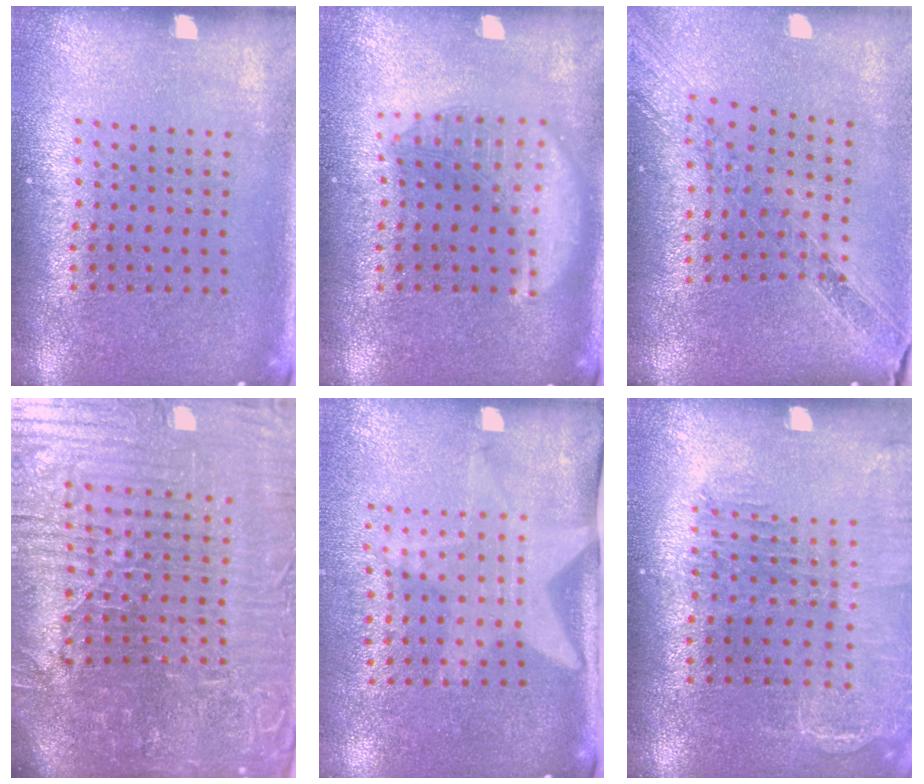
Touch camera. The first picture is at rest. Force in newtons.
{"total": 2.8, "press": 2.8, "slide": 0.3}
{"total": 1.1, "press": 1.1, "slide": 0.2}
{"total": 8.0, "press": 7.1, "slide": 3.7}
{"total": 2.1, "press": 1.5, "slide": 1.4}
{"total": 1.6, "press": 1.6, "slide": 0.4}